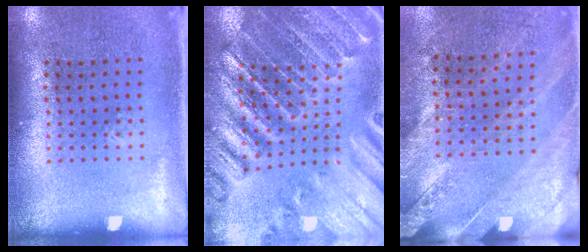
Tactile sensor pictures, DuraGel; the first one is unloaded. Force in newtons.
{"total": 2.8, "press": 2.8, "slide": 0.4}
{"total": 2.5, "press": 2.3, "slide": 1.0}